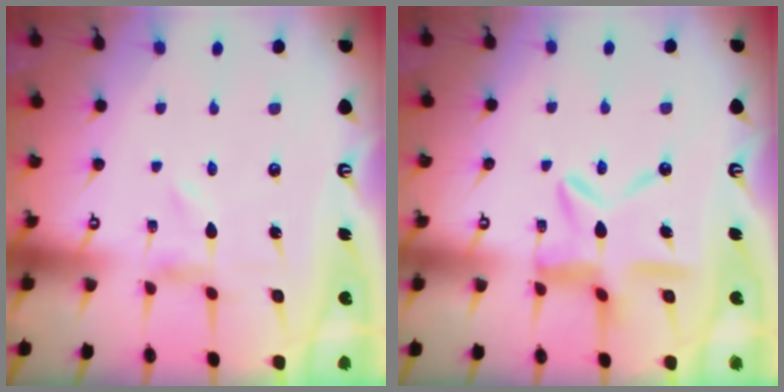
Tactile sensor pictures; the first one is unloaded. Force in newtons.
{"total": 13.4, "press": 13.3, "slide": 1.4}